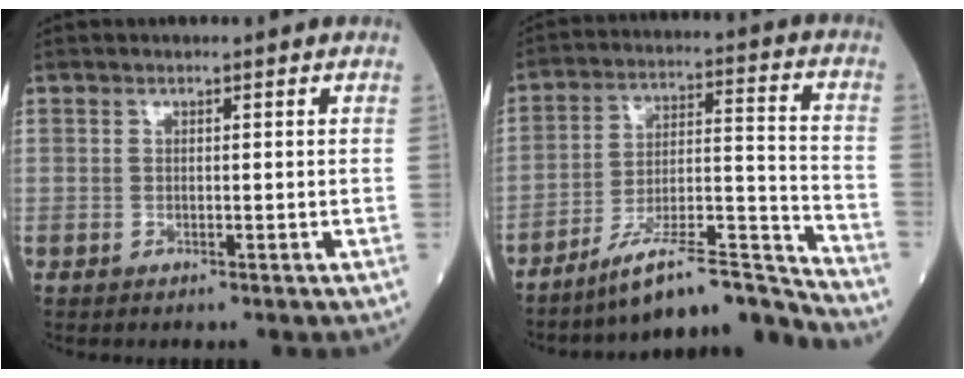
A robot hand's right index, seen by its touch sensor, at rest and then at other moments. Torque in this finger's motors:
{"motor_torque": [-0.71, -0.55, -0.08, -0.01]}